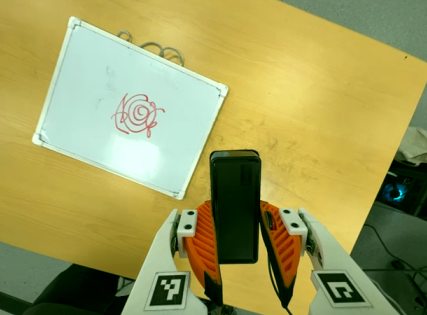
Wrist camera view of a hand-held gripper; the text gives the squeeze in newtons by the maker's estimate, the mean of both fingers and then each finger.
{"total": 4.3, "left": 3.2, "right": 5.4}